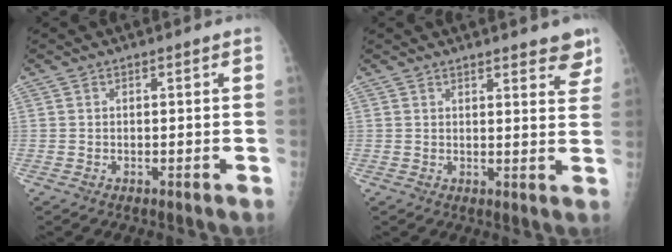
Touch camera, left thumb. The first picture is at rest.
{"total": 6.7, "force": [5.4, 1.7, 3.5], "torque": [-0.014, -0.026, 0.058]}